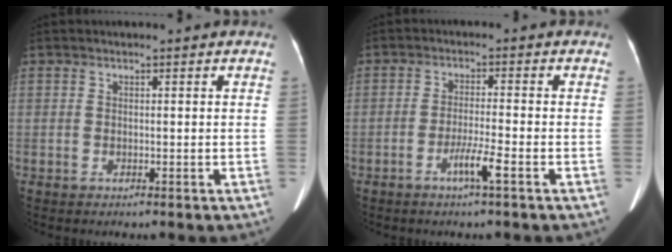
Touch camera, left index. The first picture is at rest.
{"total": 3.7, "force": [-2.1, -0.5, 3.0], "torque": [-0.059, -0.006, -0.044]}